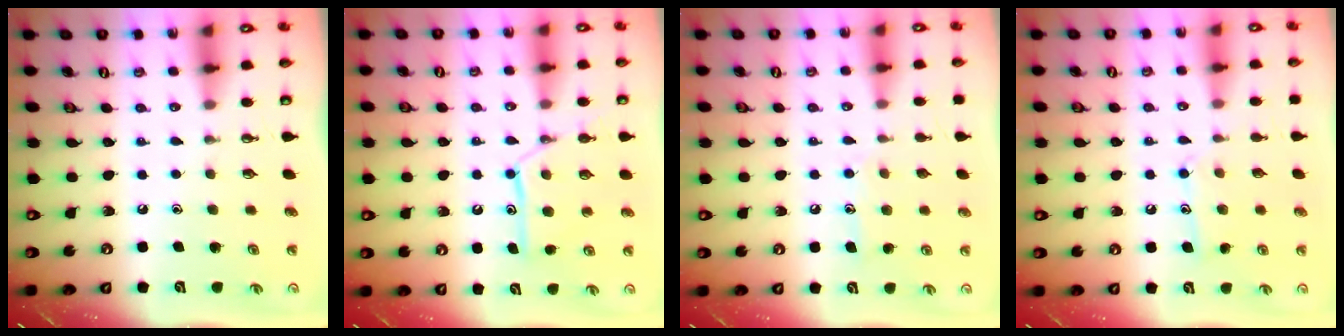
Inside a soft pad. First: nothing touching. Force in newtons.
{"total": 12.5, "press": 12.5, "slide": 1.0}
{"total": 8.6, "press": 8.6, "slide": 0.5}
{"total": 9.3, "press": 9.2, "slide": 0.6}